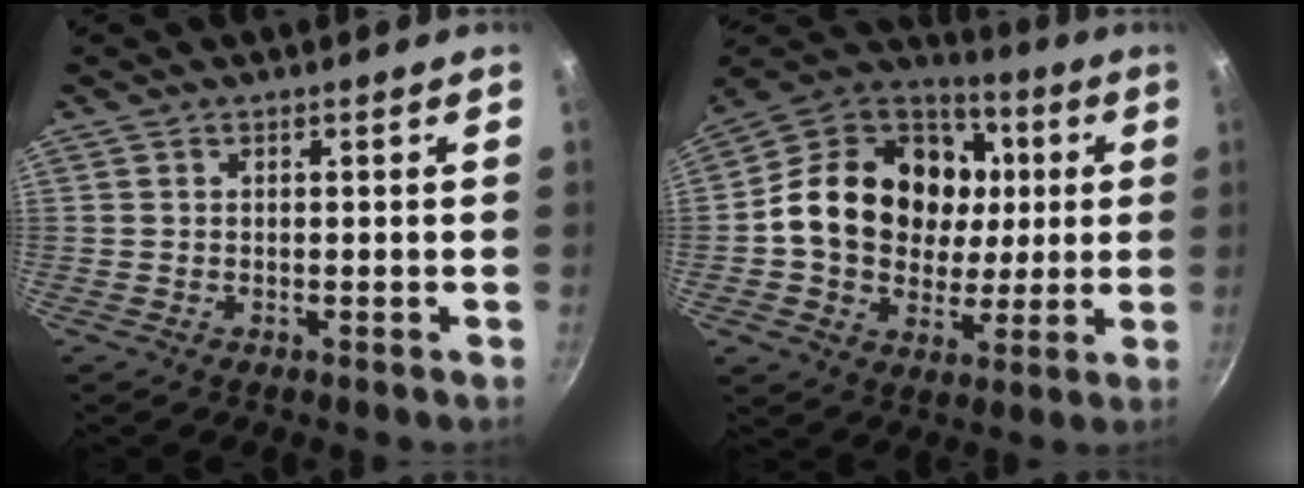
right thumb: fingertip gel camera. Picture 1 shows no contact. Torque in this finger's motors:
{"motor_torque": [-0.96, 1.78, 0.87, -0.78, 0.18]}